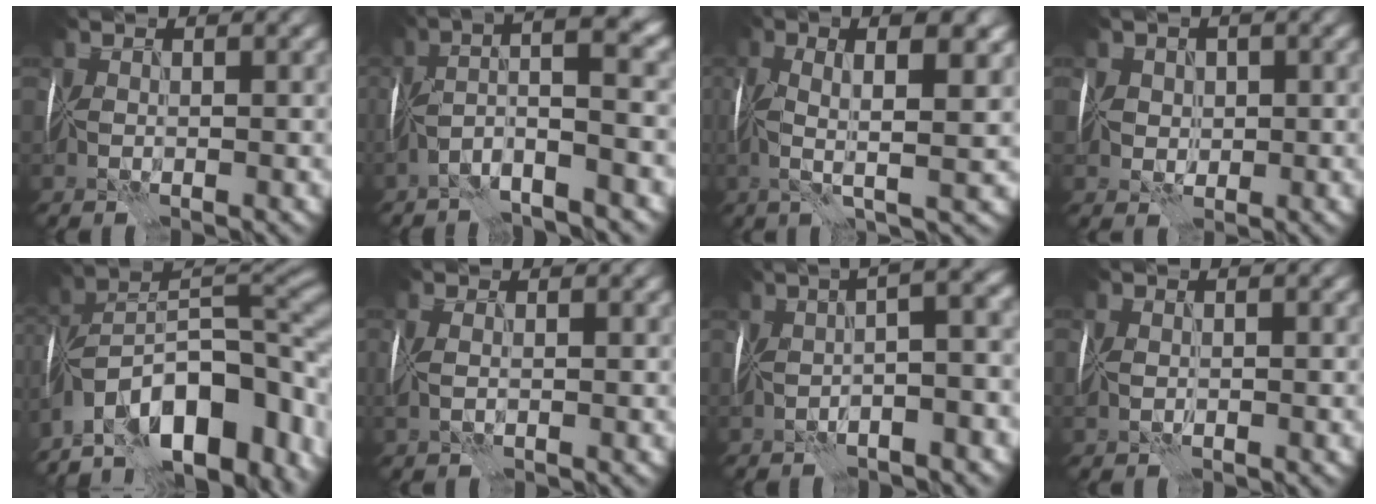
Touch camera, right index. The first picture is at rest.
{"total": 6.2, "force": [-1.8, 1.3, 5.8], "torque": [-0.097, 0.031, -0.048]}
{"total": 7.9, "force": [1.4, 2.1, 7.5], "torque": [-0.124, 0.011, 0.019]}
{"total": 2.4, "force": [0.6, 2.1, 1.1], "torque": [-0.013, 0.006, 0.006]}
{"total": 17.9, "force": [-8.8, 9.1, 12.7], "torque": [-0.213, 0.013, -0.149]}
{"total": 1.8, "force": [0.4, 1.0, 1.4], "torque": [-0.024, 0.014, 0.006]}
{"total": 6.9, "force": [-0.3, 2.1, 6.5], "torque": [-0.064, 0.020, -0.006]}
{"total": 1.4, "force": [-0.1, 1.0, 0.9], "torque": [-0.009, 0.003, 0.005]}